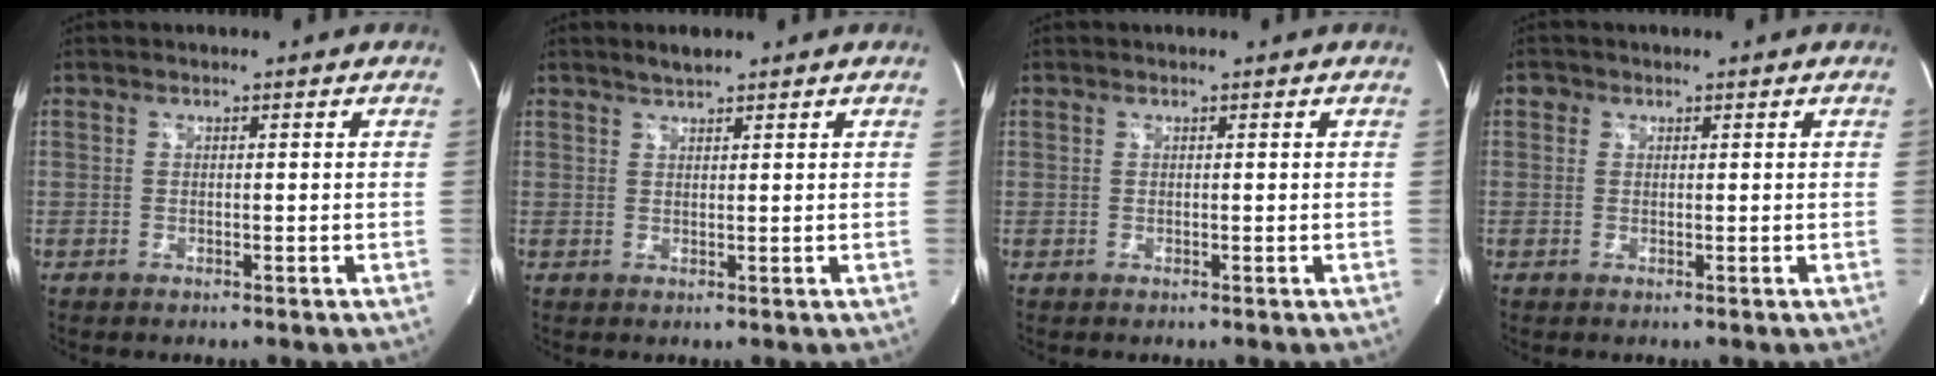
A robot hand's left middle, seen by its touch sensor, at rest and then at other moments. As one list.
[{"total": 2.0, "force": [1.8, 0.2, 0.8], "torque": [-0.021, 0.005, 0.036]}, {"total": 0.0}, {"total": 1.0, "force": [0.5, 0.8, 0.1], "torque": [0.008, 0.001, 0.006]}]